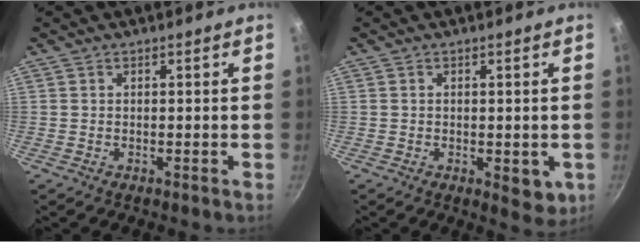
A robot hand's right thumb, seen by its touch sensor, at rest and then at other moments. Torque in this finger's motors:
{"motor_torque": [0.39, 0.76, -0.24, 0.09, 0.18]}